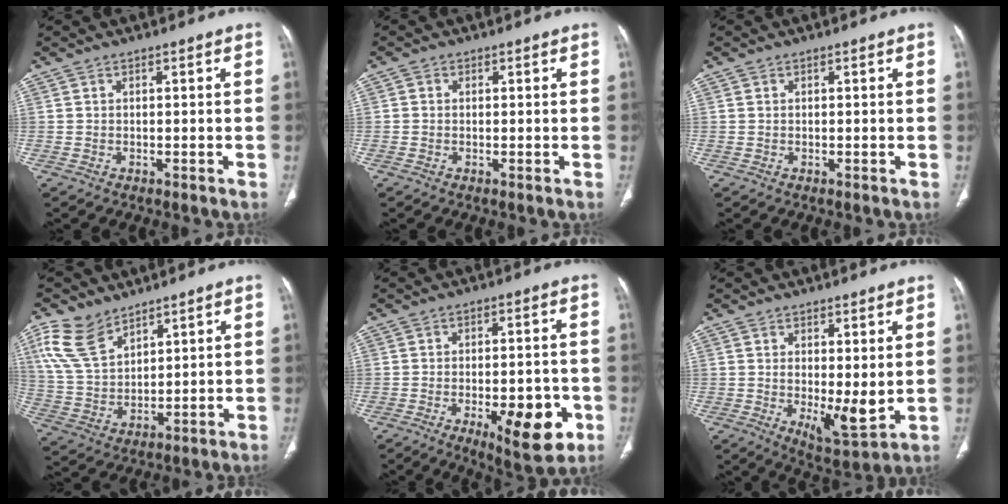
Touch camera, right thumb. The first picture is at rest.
{"total": 0.6, "force": [0.1, 0.6, 0.2], "torque": [0.004, 0.002, -0.002]}
{"total": 0.0}
{"total": 11.2, "force": [7.1, 6.2, 6.0], "torque": [-0.112, -0.023, 0.153]}
{"total": 12.4, "force": [-4.7, 4.7, 10.4], "torque": [-0.119, 0.010, -0.058]}
{"total": 7.6, "force": [0.3, 2.8, 7.0], "torque": [-0.099, -0.026, 0.014]}